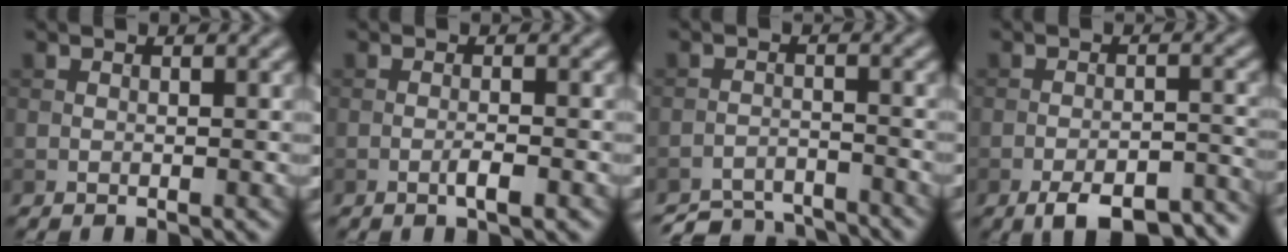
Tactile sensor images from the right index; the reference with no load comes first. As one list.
[{"total": 1.8, "force": [-0.8, 0.3, 1.5], "torque": [-0.024, 0.003, -0.016]}, {"total": 5.7, "force": [-5.5, 1.1, 1.1], "torque": [-0.019, -0.008, -0.097]}, {"total": 7.4, "force": [-5.5, 2.3, 4.3], "torque": [-0.063, -0.006, -0.078]}]